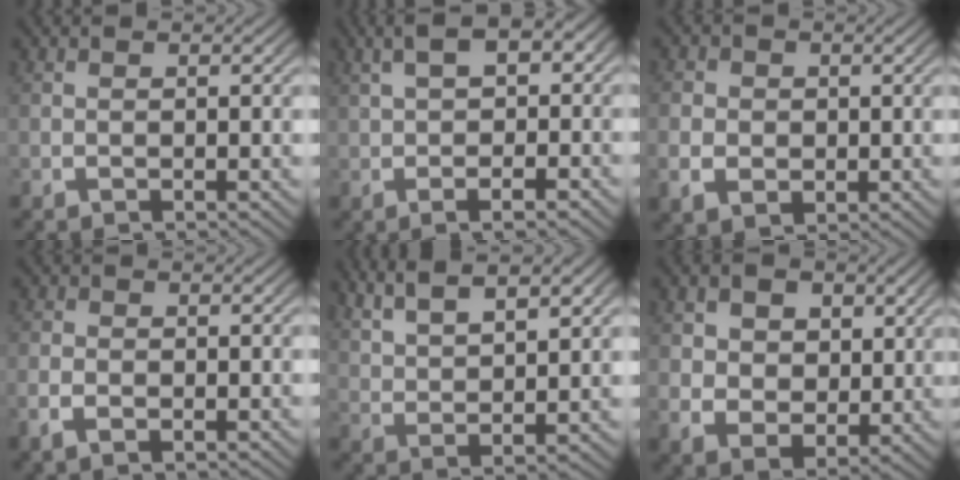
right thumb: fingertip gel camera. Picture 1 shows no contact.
{"total": 5.0, "force": [1.2, 2.1, 4.4], "torque": [-0.067, 0.021, 0.010]}
{"total": 3.9, "force": [-0.2, 3.4, 1.9], "torque": [-0.042, -0.014, 0.004]}
{"total": 1.8, "force": [-0.7, 1.3, 1.1], "torque": [-0.027, -0.005, -0.013]}
{"total": 6.9, "force": [5.1, 2.3, 3.9], "torque": [-0.064, 0.009, 0.097]}
{"total": 6.3, "force": [0.8, 5.0, 3.7], "torque": [-0.084, -0.036, 0.033]}